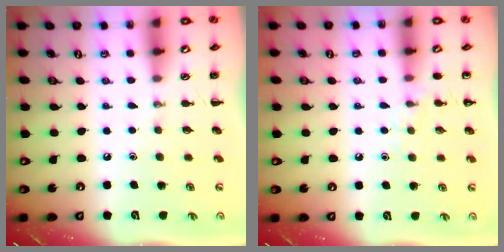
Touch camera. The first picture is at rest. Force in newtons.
{"total": 6.1, "press": 5.6, "slide": 2.4}